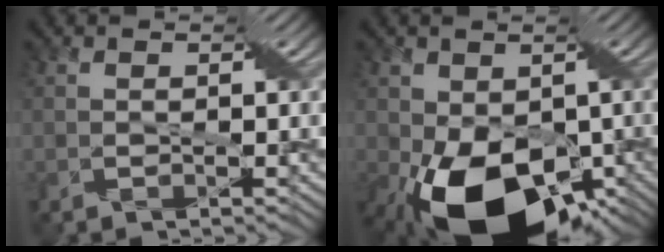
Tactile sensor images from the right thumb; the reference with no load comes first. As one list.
[{"total": 16.5, "force": [-5.8, 10.2, 11.6], "torque": [-0.196, -0.033, -0.083]}]